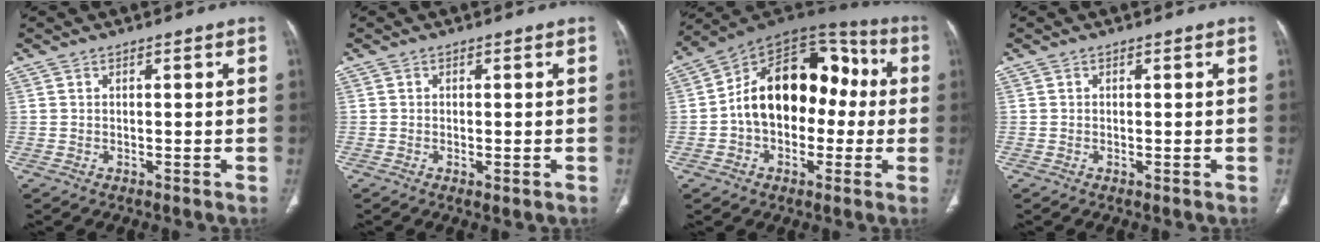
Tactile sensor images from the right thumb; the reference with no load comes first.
{"total": 1.4, "force": [-0.5, 0.4, 1.2], "torque": [-0.018, -0.004, -0.004]}
{"total": 19.9, "force": [0.2, 13.5, 14.6], "torque": [-0.189, 0.054, -0.006]}
{"total": 0.0}